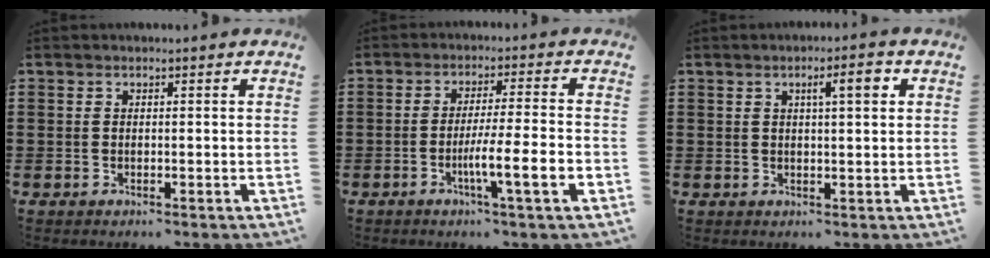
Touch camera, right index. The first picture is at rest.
{"total": 7.4, "force": [-2.6, 0.1, 6.9], "torque": [-0.121, -0.012, -0.047]}
{"total": 3.8, "force": [1.3, 0.7, 3.5], "torque": [-0.055, 0.002, 0.015]}